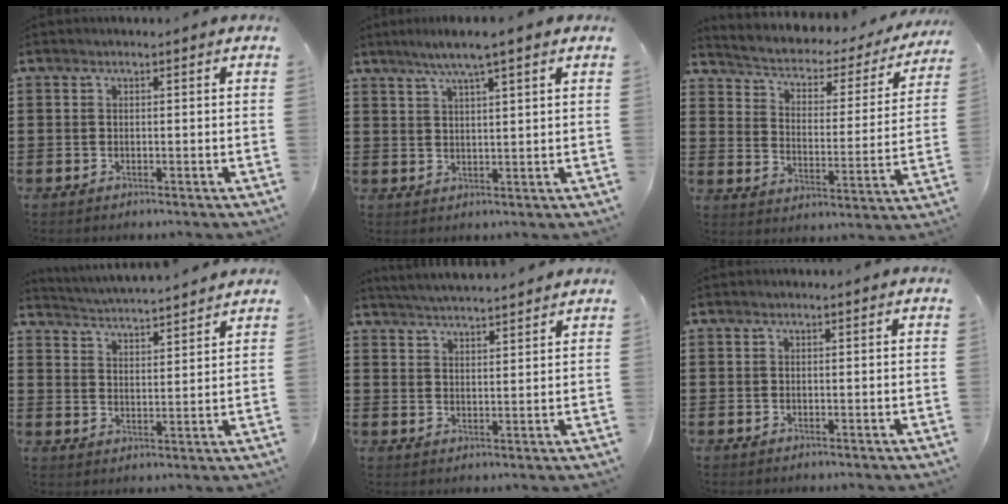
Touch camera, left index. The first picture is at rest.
{"total": 5.0, "force": [3.6, -0.1, 3.5], "torque": [-0.076, -0.003, 0.061]}
{"total": 2.3, "force": [1.4, 1.3, 1.3], "torque": [-0.040, -0.021, 0.011]}
{"total": 3.6, "force": [3.5, -0.6, -0.1], "torque": [-0.017, -0.030, 0.058]}
{"total": 3.6, "force": [3.6, -0.7, 0.2], "torque": [-0.016, -0.015, 0.064]}
{"total": 0.0}